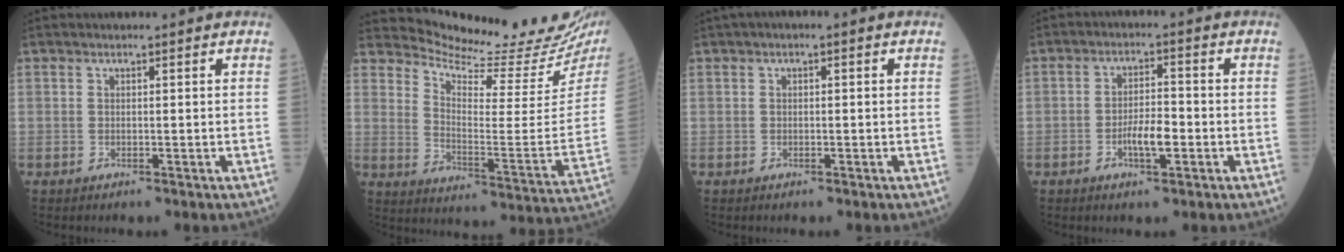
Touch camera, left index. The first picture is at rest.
{"total": 19.4, "force": [18.9, 0.7, 4.5], "torque": [-0.079, -0.117, 0.241]}
{"total": 0.9, "force": [0.1, 0.3, 0.9], "torque": [-0.014, 0.008, -0.001]}
{"total": 4.5, "force": [-1.8, 1.2, 4.0], "torque": [-0.073, 0.000, -0.034]}